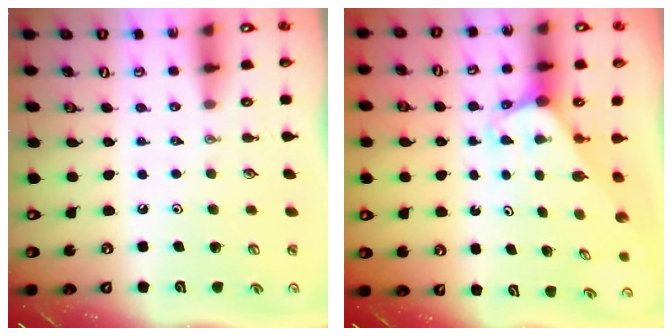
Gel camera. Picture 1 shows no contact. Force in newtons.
{"total": 1.9, "press": 1.9, "slide": 0.1}